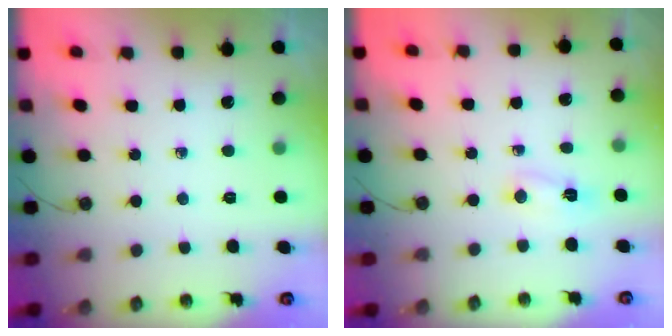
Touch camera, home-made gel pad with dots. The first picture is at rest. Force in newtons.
{"total": 2.4, "press": 2.2, "slide": 0.8}